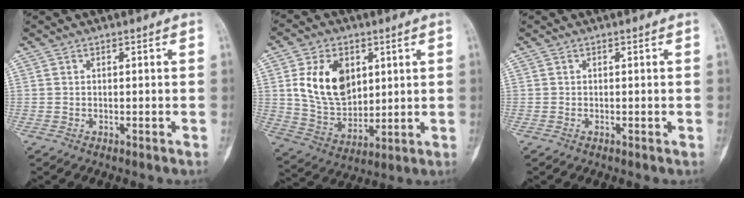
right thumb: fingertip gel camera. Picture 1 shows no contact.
{"total": 14.0, "force": [4.1, 9.6, 9.4], "torque": [-0.136, -0.020, 0.086]}
{"total": 0.0}